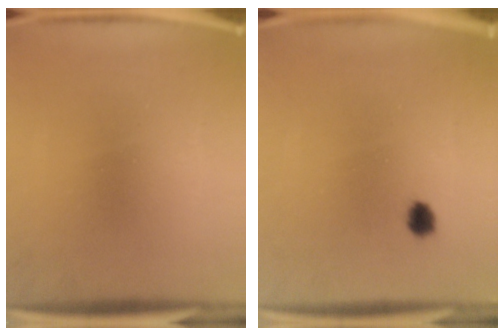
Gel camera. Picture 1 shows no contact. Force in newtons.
{"total": 2.1}